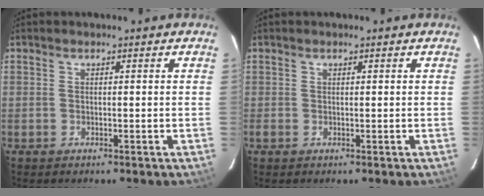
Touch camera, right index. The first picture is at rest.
{"total": 0.8, "force": [0.0, 0.7, 0.1], "torque": [-0.003, 0.001, -0.002]}